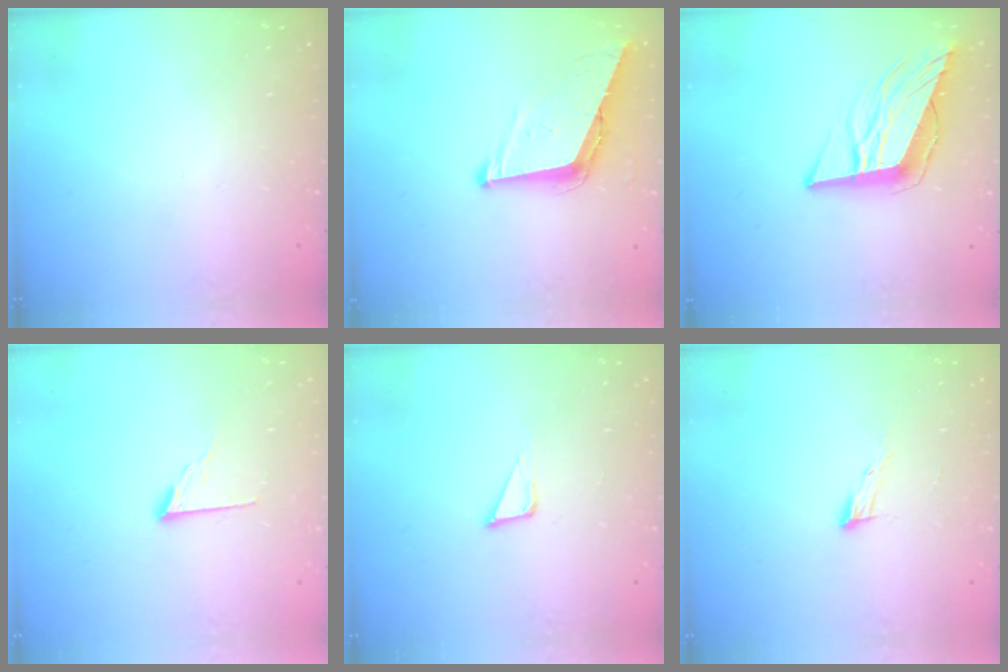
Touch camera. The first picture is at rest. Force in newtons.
{"total": 9.0, "press": 8.6, "slide": 2.6}
{"total": 12.4, "press": 11.9, "slide": 3.6}
{"total": 7.4, "press": 7.4, "slide": 0.6}
{"total": 3.8, "press": 3.7, "slide": 0.9}
{"total": 7.7, "press": 7.6, "slide": 1.2}